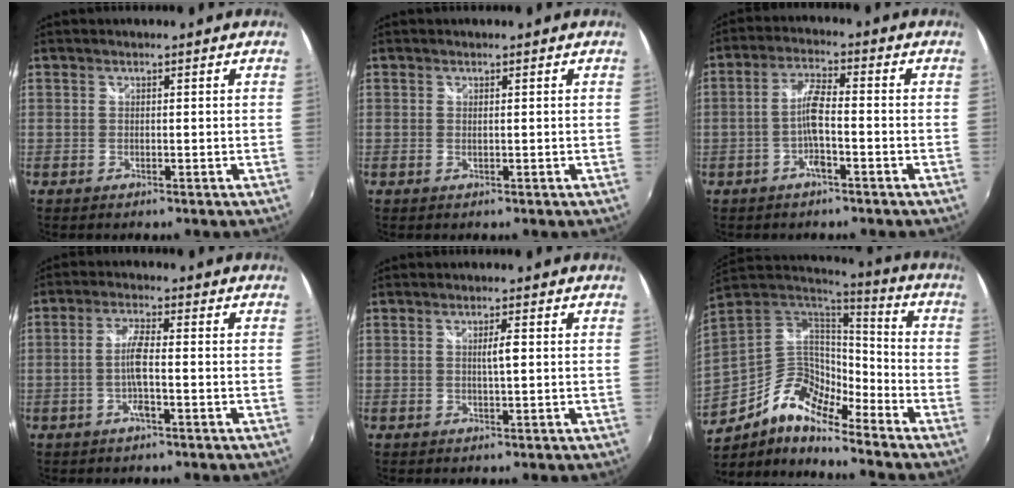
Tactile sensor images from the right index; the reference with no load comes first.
{"total": 0.0}
{"total": 5.2, "force": [-2.1, 0.8, 4.7], "torque": [-0.095, 0.005, -0.039]}
{"total": 4.6, "force": [-1.5, 0.3, 4.3], "torque": [-0.086, -0.002, -0.028]}
{"total": 2.3, "force": [0.2, 0.0, 2.3], "torque": [-0.037, 0.000, 0.003]}
{"total": 17.1, "force": [-11.0, 7.2, 11.1], "torque": [-0.223, -0.008, -0.216]}